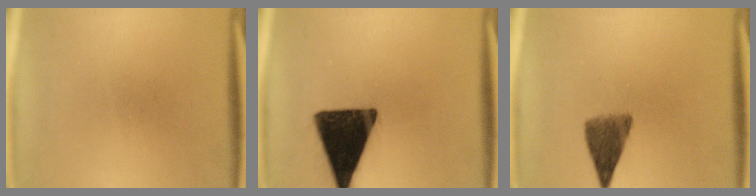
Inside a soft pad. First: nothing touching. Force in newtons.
{"total": 17.3}
{"total": 6.0}